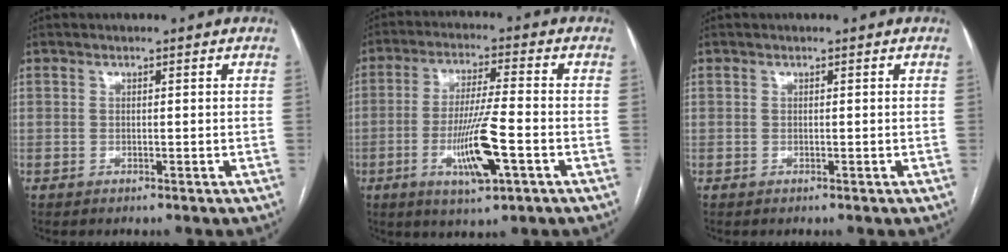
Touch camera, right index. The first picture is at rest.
{"total": 10.3, "force": [-3.5, 0.7, 9.6], "torque": [-0.182, -0.009, -0.060]}
{"total": 0.0}